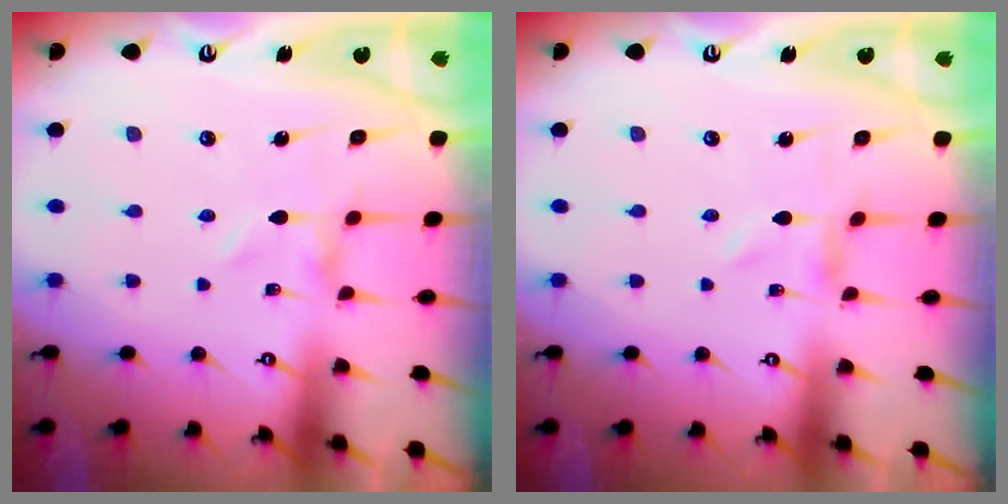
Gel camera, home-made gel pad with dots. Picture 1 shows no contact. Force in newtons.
{"total": 0.0}